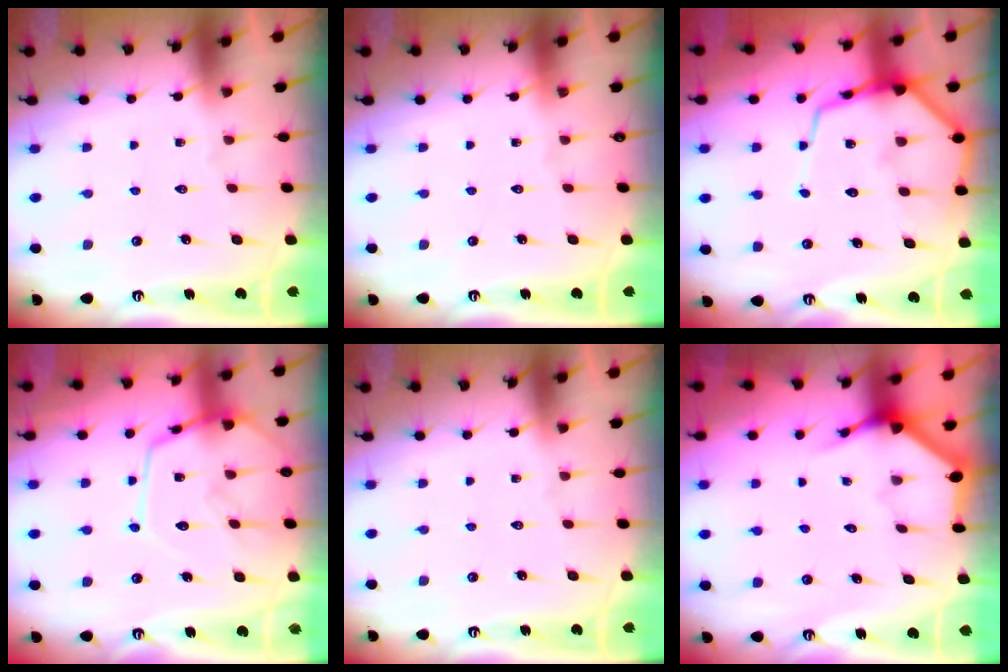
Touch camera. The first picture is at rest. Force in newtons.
{"total": 0.0}
{"total": 12.2, "press": 12.2, "slide": 1.1}
{"total": 13.5, "press": 13.4, "slide": 1.2}
{"total": 0.0}
{"total": 3.7, "press": 3.7, "slide": 0.4}